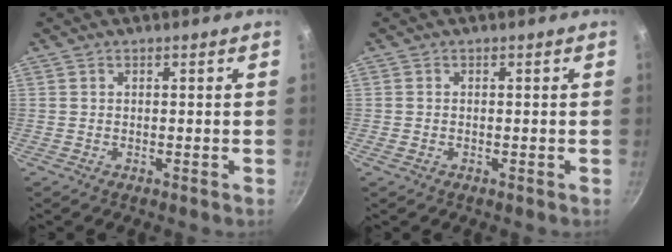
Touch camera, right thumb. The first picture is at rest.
{"total": 0.6, "force": [-0.3, 0.4, 0.4], "torque": [-0.006, 0.000, -0.005]}